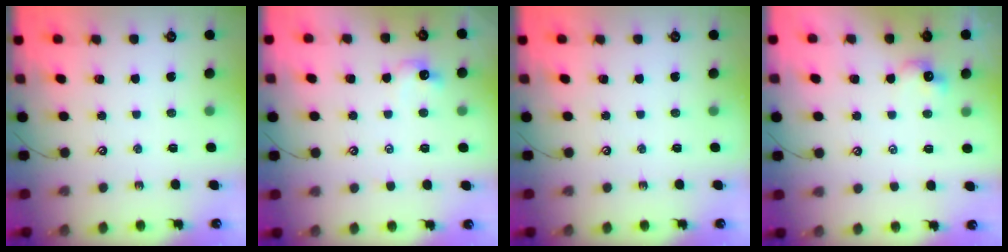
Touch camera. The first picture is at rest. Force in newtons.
{"total": 2.2, "press": 2.1, "slide": 0.7}
{"total": 0.0}
{"total": 1.2, "press": 1.1, "slide": 0.5}